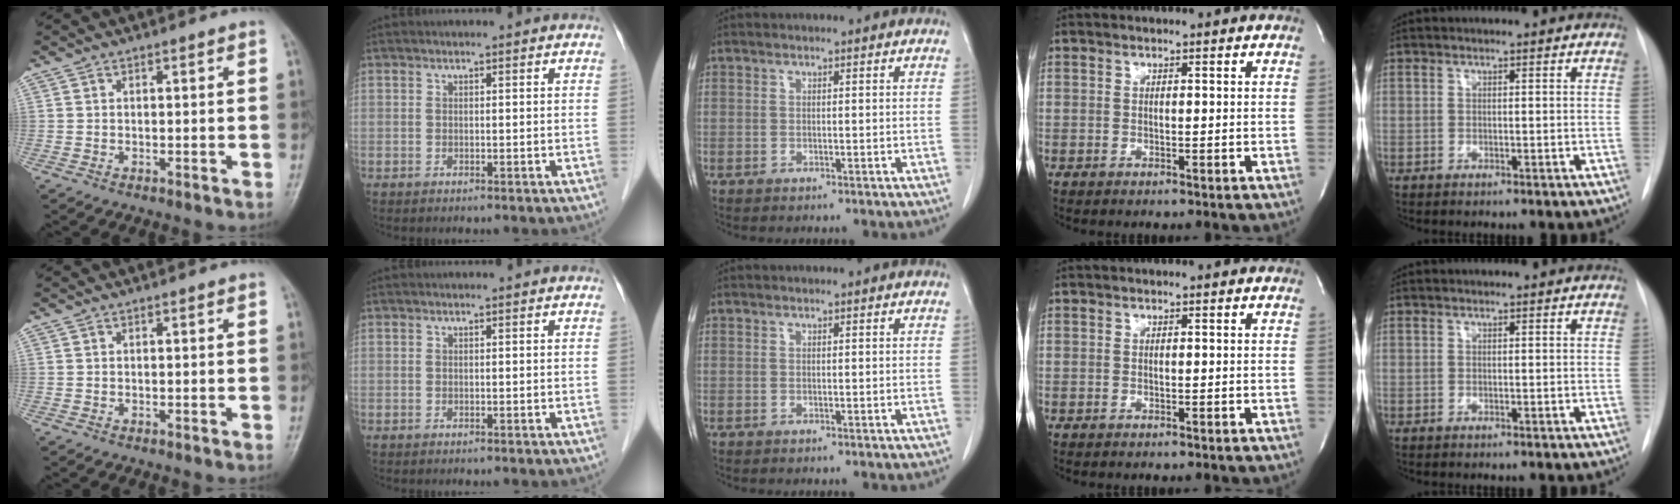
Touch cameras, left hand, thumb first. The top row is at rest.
{}